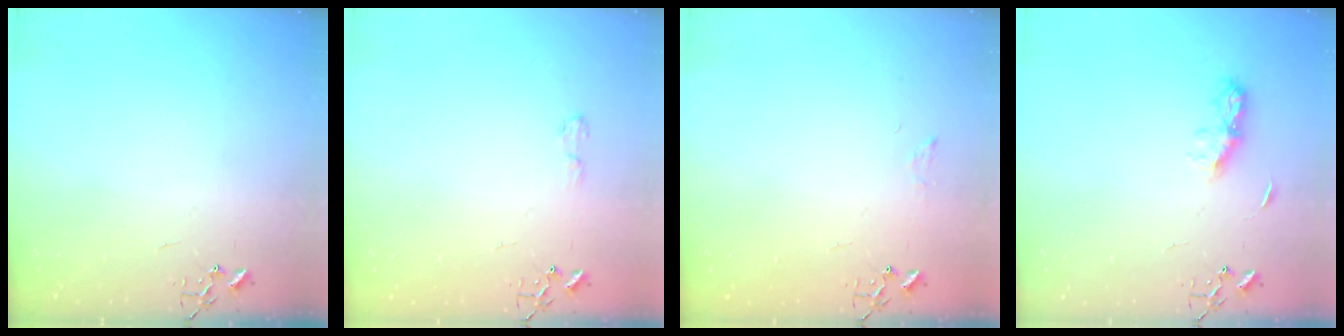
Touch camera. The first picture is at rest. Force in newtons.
{"total": 4.2, "press": 4.2, "slide": 0.5}
{"total": 6.3, "press": 6.3, "slide": 0.7}
{"total": 6.4, "press": 6.3, "slide": 0.7}